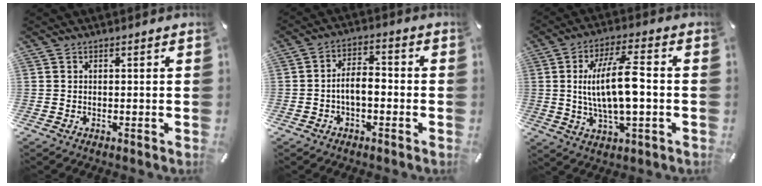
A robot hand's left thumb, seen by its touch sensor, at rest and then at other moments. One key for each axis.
{"total": 5.9, "fx": -1.9, "fy": 3.2, "fz": 4.6, "tx": -0.076, "ty": 0.020, "tz": -0.034}
{"total": 14.0, "fx": -0.2, "fy": 4.5, "fz": 13.3, "tx": -0.271, "ty": -0.001, "tz": -0.010}